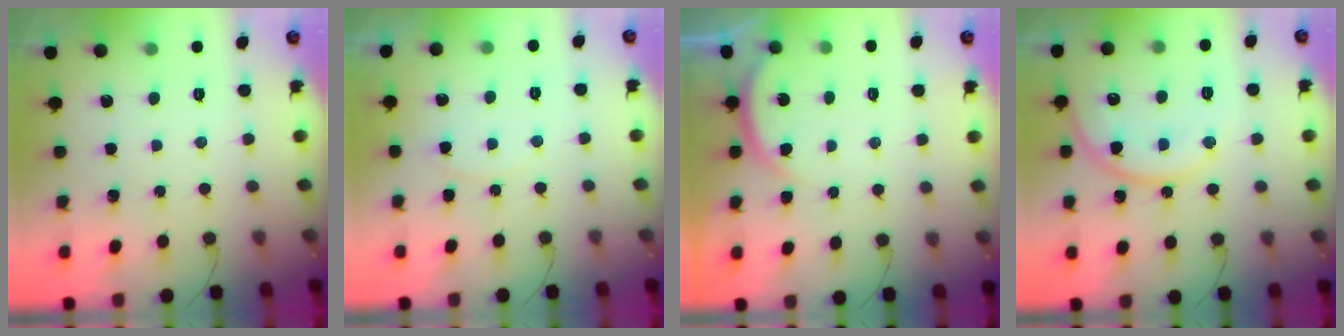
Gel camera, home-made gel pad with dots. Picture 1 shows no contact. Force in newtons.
{"total": 4.3, "press": 4.2, "slide": 0.6}
{"total": 4.3, "press": 4.3, "slide": 0.5}
{"total": 12.3, "press": 12.2, "slide": 0.9}